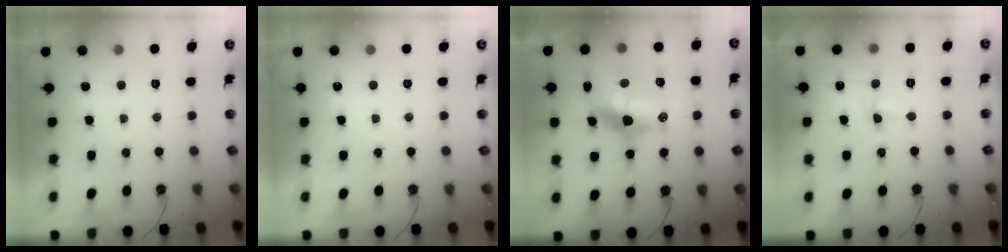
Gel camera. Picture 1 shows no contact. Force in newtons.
{"total": 0.0}
{"total": 16.4, "press": 16.2, "slide": 2.4}
{"total": 3.1, "press": 2.9, "slide": 1.0}